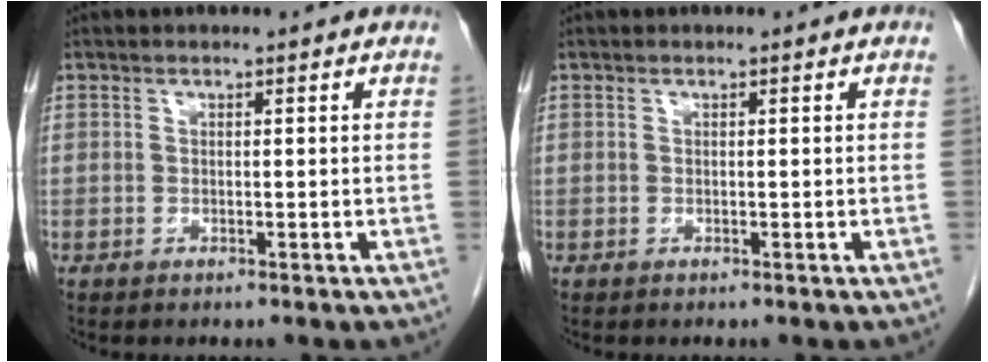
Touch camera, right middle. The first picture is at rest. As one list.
[{"total": 0.0}]